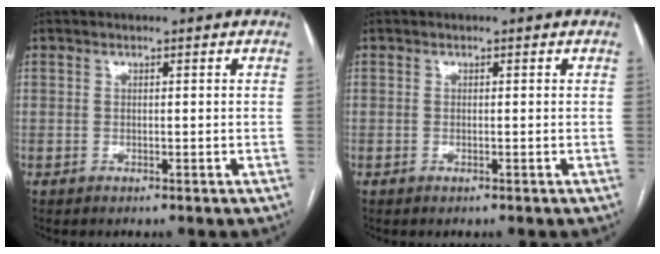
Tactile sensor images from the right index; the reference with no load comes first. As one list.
[{"total": 0.0}]